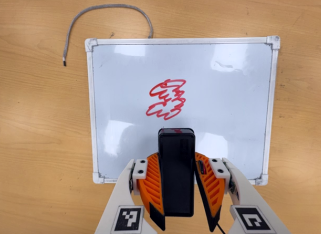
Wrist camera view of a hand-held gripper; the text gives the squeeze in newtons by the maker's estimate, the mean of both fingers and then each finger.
{"total": 8.5, "left": 6.5, "right": 10.4}